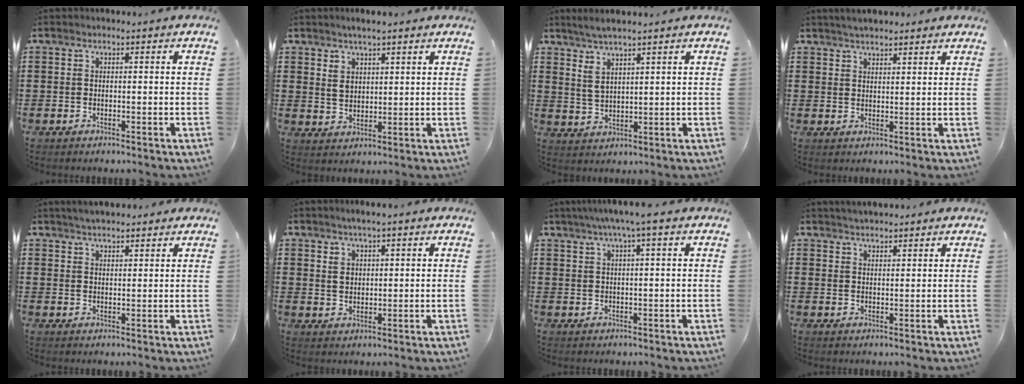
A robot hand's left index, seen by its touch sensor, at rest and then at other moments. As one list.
[{"total": 3.4, "force": [2.3, 1.8, 1.7], "torque": [-0.041, 0.009, 0.043]}, {"total": 3.8, "force": [2.5, 0.8, 2.8], "torque": [-0.059, 0.003, 0.044]}, {"total": 2.8, "force": [2.6, 0.3, 0.8], "torque": [-0.021, 0.001, 0.049]}, {"total": 2.9, "force": [2.8, 0.2, 0.7], "torque": [-0.020, -0.001, 0.053]}, {"total": 2.7, "force": [1.7, 1.5, 1.5], "torque": [-0.035, 0.007, 0.031]}, {"total": 3.4, "force": [1.9, -0.2, 2.8], "torque": [-0.058, 0.003, 0.033]}, {"total": 2.4, "force": [2.4, 0.0, 0.3], "torque": [-0.010, -0.002, 0.046]}]